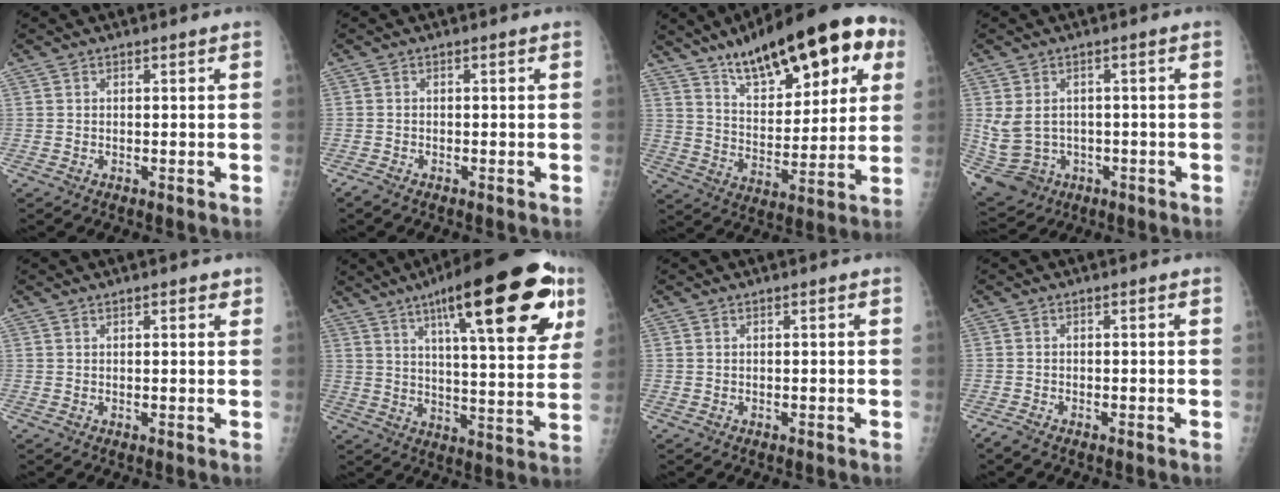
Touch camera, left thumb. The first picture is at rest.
{"total": 1.1, "force": [-1.0, 0.1, 0.3], "torque": [-0.018, -0.004, -0.024]}
{"total": 23.9, "force": [12.8, 9.2, 18.0], "torque": [-0.227, -0.026, 0.201]}
{"total": 8.4, "force": [-0.9, 7.3, 4.1], "torque": [-0.083, 0.010, 0.008]}
{"total": 1.9, "force": [1.2, 0.7, 1.3], "torque": [-0.011, -0.003, 0.013]}
{"total": 26.7, "force": [13.2, 7.0, 22.1], "torque": [-0.296, -0.022, 0.193]}
{"total": 0.0}
{"total": 1.4, "force": [-1.3, 0.0, 0.5], "torque": [-0.023, -0.003, -0.029]}